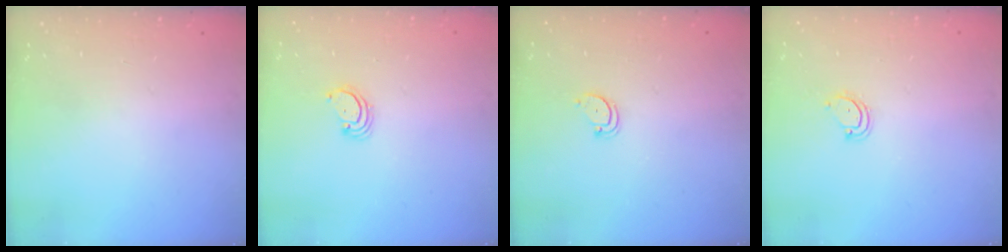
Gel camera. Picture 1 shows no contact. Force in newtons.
{"total": 2.5, "press": 2.5, "slide": 0.2}
{"total": 2.4, "press": 2.4, "slide": 0.2}
{"total": 3.8, "press": 3.8, "slide": 0.4}